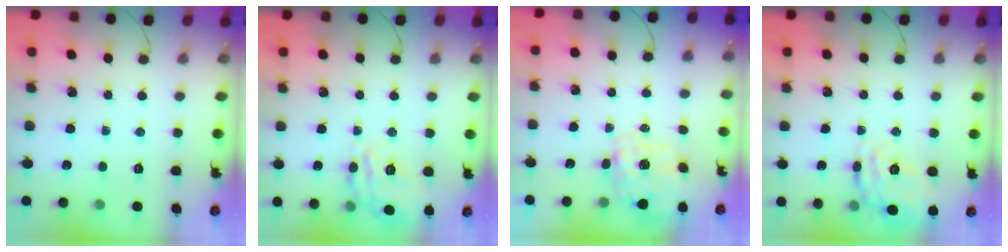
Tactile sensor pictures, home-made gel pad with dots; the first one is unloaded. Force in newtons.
{"total": 11.8, "press": 11.7, "slide": 0.7}
{"total": 8.4, "press": 8.3, "slide": 1.2}
{"total": 18.5, "press": 18.5, "slide": 0.6}